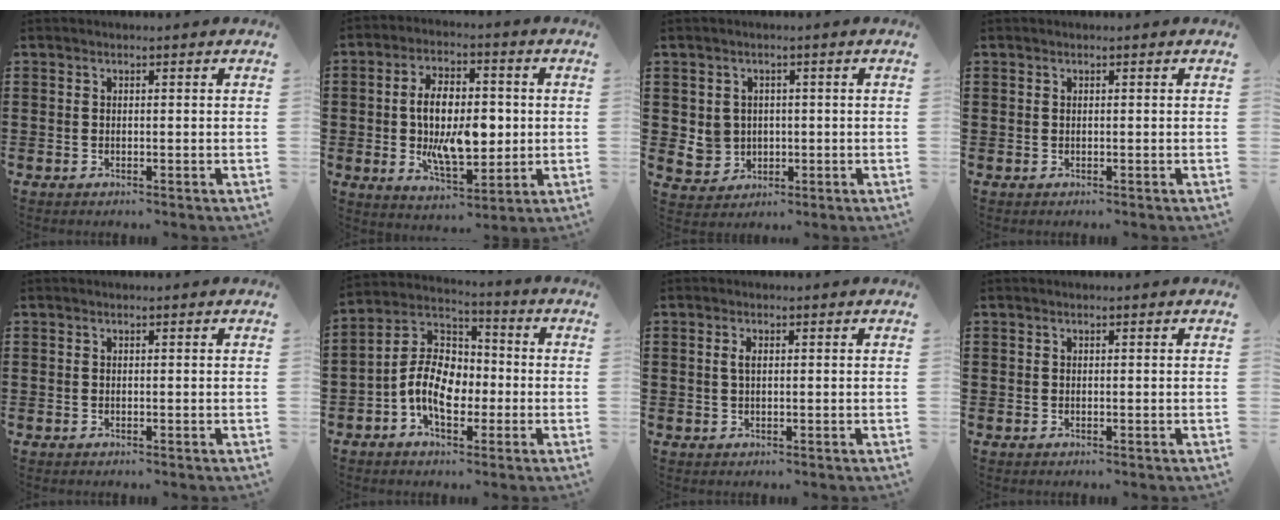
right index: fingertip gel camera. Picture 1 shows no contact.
{"total": 11.2, "force": [-0.2, 5.7, 9.6], "torque": [-0.167, 0.001, -0.008]}
{"total": 3.7, "force": [0.1, 3.6, 0.8], "torque": [-0.031, 0.011, 0.002]}
{"total": 0.0}
{"total": 0.0}
{"total": 10.0, "force": [-2.6, 6.3, 7.3], "torque": [-0.174, 0.005, -0.054]}
{"total": 1.6, "force": [0.3, 0.6, 1.5], "torque": [-0.031, 0.005, 0.003]}
{"total": 0.0}